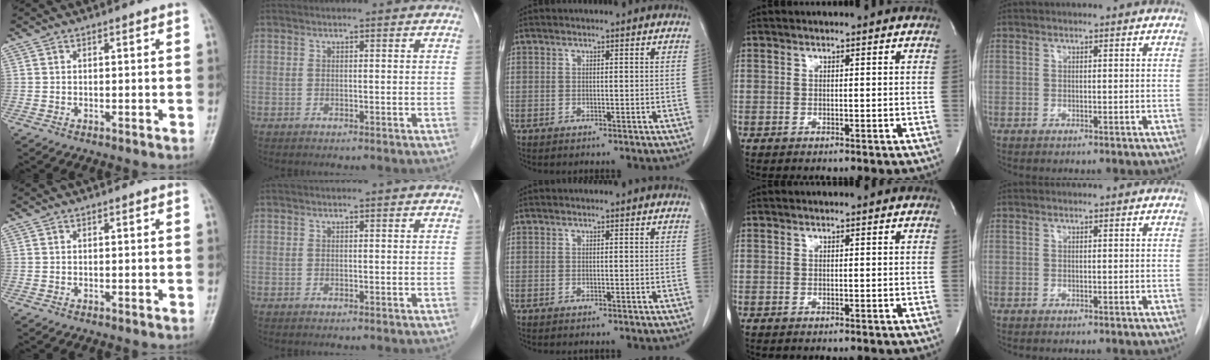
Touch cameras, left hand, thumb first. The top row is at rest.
{}